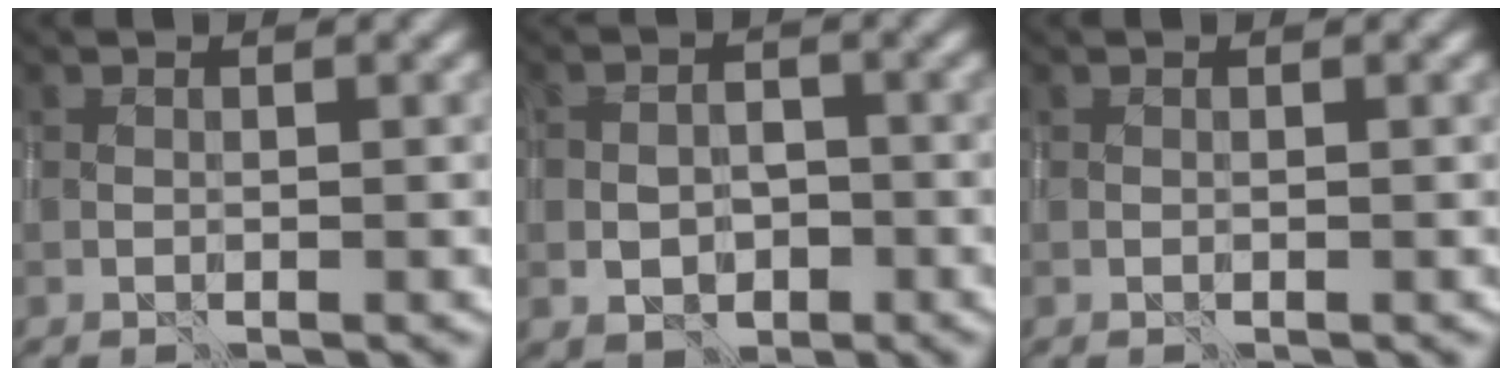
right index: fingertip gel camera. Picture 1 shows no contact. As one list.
[{"total": 2.8, "force": [-1.0, 2.1, 1.5], "torque": [-0.022, 0.002, -0.017]}, {"total": 0.0}]